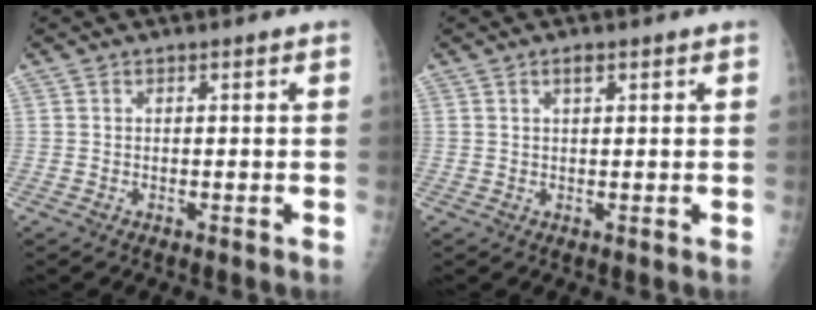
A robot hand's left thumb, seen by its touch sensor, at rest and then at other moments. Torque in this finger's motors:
{"motor_torque": [0.05, -0.26, 0.03, -0.12, 0.03]}